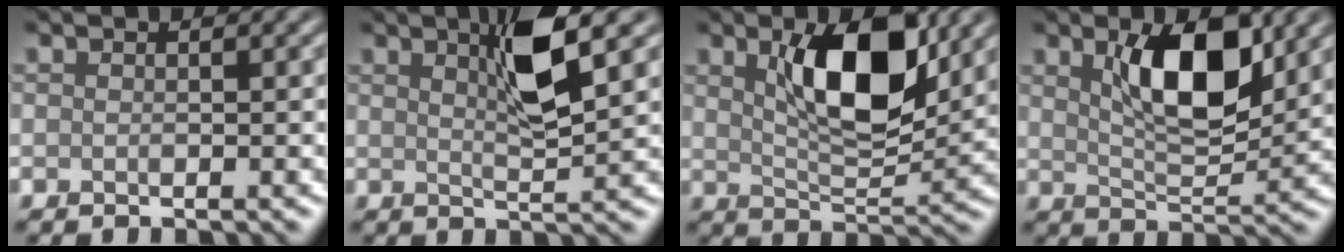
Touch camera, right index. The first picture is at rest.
{"total": 5.1, "force": [2.2, 1.0, 4.5], "torque": [-0.076, 0.003, 0.032]}
{"total": 7.7, "force": [2.8, 3.2, 6.4], "torque": [-0.107, 0.000, 0.047]}
{"total": 6.9, "force": [2.7, 2.9, 5.7], "torque": [-0.097, -0.001, 0.045]}